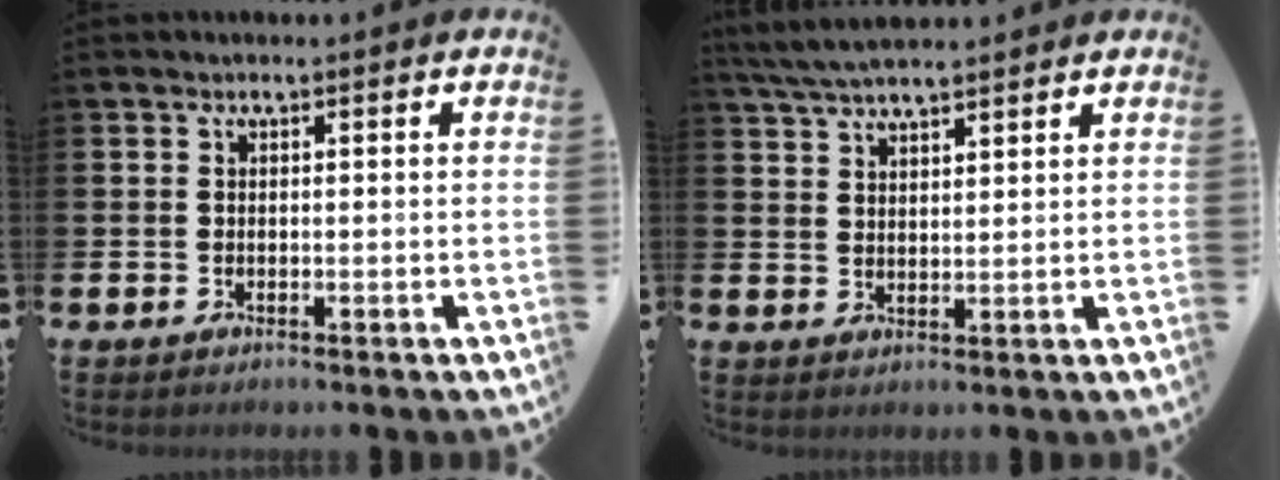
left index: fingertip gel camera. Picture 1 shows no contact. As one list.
[{"total": 4.9, "force": [4.7, 0.5, 1.5], "torque": [-0.048, -0.010, 0.087]}]